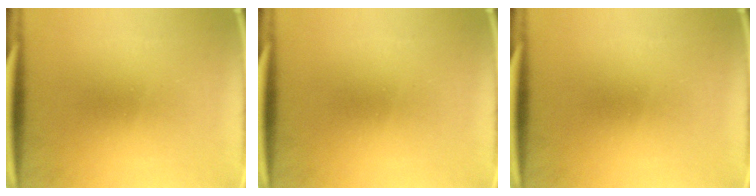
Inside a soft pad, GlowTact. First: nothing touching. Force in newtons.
{"total": 0.0}
{"total": 0.0}